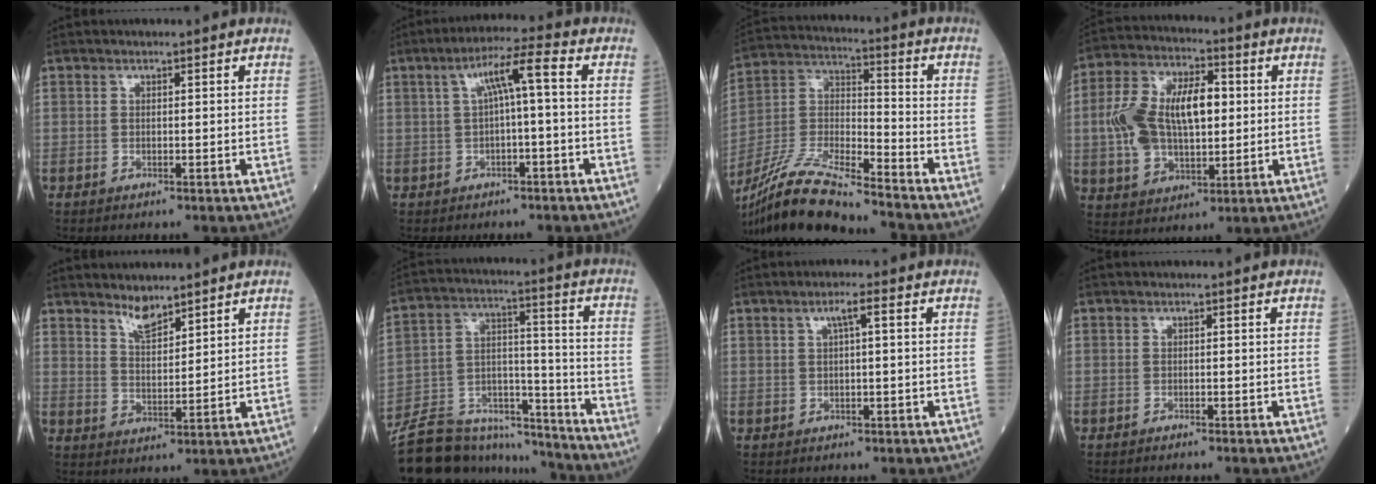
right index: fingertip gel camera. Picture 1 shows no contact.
{"total": 5.9, "force": [0.6, 0.2, 5.8], "torque": [-0.100, 0.025, 0.011]}
{"total": 17.2, "force": [-15.4, 0.8, 7.7], "torque": [-0.165, -0.010, -0.292]}
{"total": 14.9, "force": [1.2, 7.5, 12.8], "torque": [-0.257, 0.031, 0.029]}
{"total": 4.0, "force": [3.6, 0.9, 1.6], "torque": [-0.033, -0.007, 0.070]}
{"total": 20.1, "force": [-18.3, 6.1, 5.6], "torque": [-0.122, 0.032, -0.299]}
{"total": 2.2, "force": [0.7, 0.0, 2.1], "torque": [-0.038, 0.006, 0.013]}
{"total": 1.6, "force": [-1.5, -0.1, 0.6], "torque": [-0.008, 0.001, -0.019]}